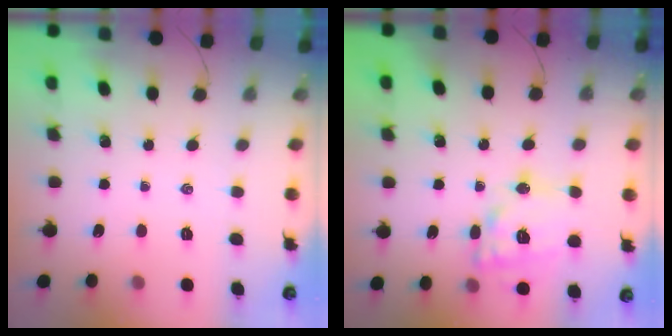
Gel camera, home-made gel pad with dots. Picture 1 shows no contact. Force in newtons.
{"total": 15.3, "press": 15.2, "slide": 1.8}